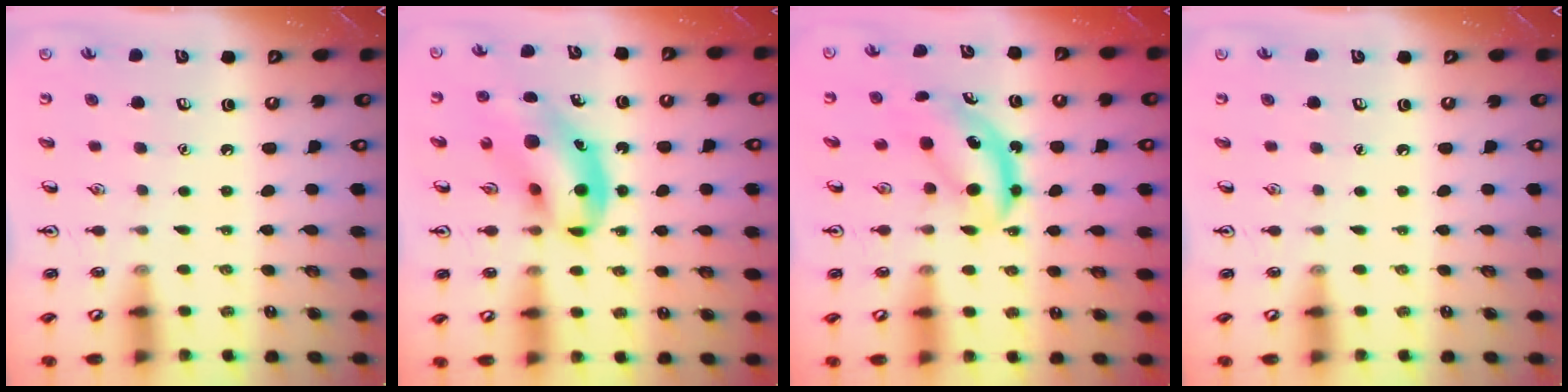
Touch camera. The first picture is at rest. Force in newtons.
{"total": 12.2, "press": 11.8, "slide": 3.3}
{"total": 5.6, "press": 5.6, "slide": 0.5}
{"total": 0.0}